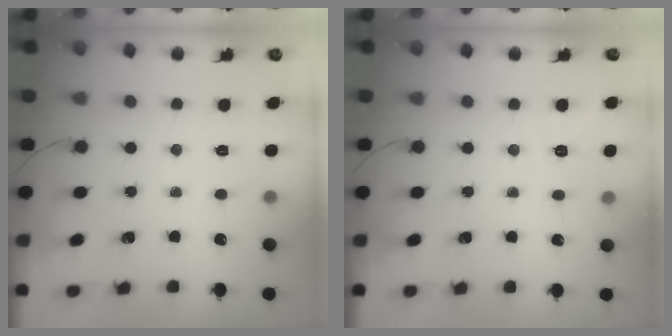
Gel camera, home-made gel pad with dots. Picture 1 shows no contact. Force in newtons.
{"total": 2.4, "press": 1.4, "slide": 2.0}